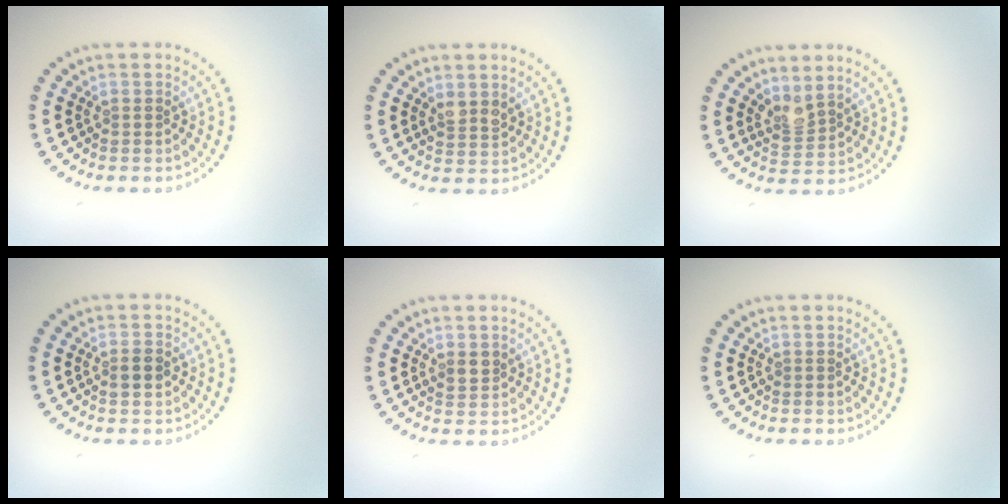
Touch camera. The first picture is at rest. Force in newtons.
{"total": 1.6, "press": 1.4, "slide": 0.7}
{"total": 2.1, "press": 1.5, "slide": 1.4}
{"total": 1.2, "press": 1.2, "slide": 0.0}
{"total": 1.4, "press": 1.3, "slide": 0.6}
{"total": 0.0}